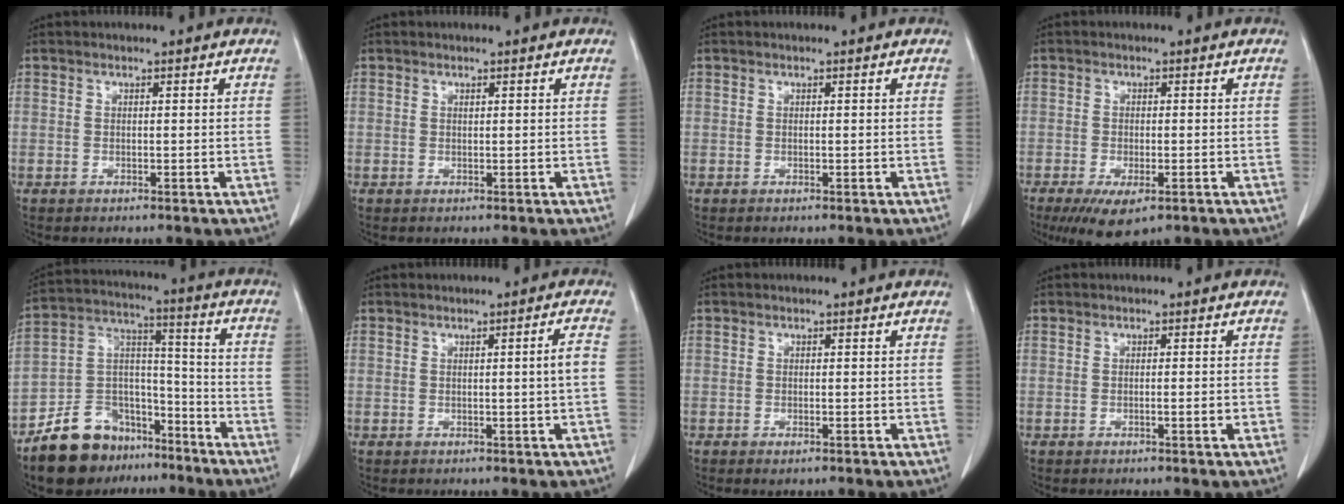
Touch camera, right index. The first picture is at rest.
{"total": 0.0}
{"total": 0.0}
{"total": 6.8, "force": [-4.0, 2.4, 4.9], "torque": [-0.077, -0.015, -0.061]}
{"total": 14.9, "force": [-11.0, 8.4, 5.4], "torque": [-0.095, 0.050, -0.186]}
{"total": 2.0, "force": [-0.2, -0.6, 1.9], "torque": [-0.030, -0.001, -0.001]}
{"total": 1.0, "force": [-0.7, 0.3, 0.6], "torque": [-0.008, -0.001, -0.006]}
{"total": 1.1, "force": [-0.4, 0.1, 1.0], "torque": [-0.015, 0.002, -0.003]}